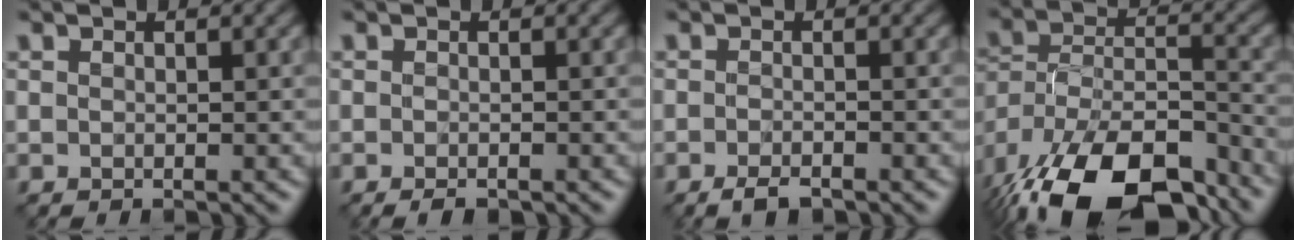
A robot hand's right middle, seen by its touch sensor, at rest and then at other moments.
{"total": 1.4, "force": [-1.0, 0.5, 0.8], "torque": [-0.019, -0.005, -0.019]}
{"total": 1.8, "force": [-1.4, 0.4, 1.0], "torque": [-0.023, -0.004, -0.028]}
{"total": 18.6, "force": [-14.4, 7.7, 8.8], "torque": [-0.172, -0.032, -0.204]}